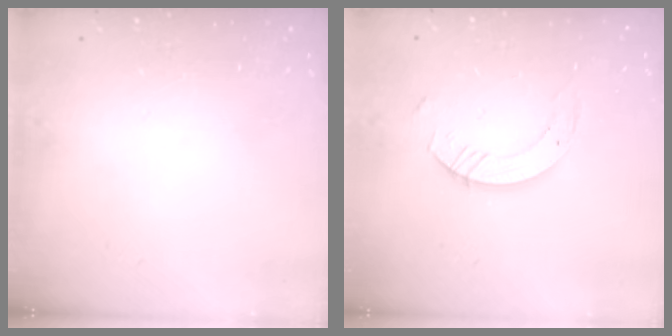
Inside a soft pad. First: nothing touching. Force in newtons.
{"total": 6.3, "press": 6.3, "slide": 0.5}